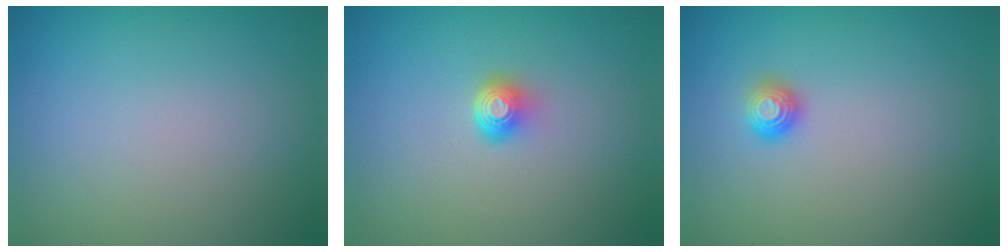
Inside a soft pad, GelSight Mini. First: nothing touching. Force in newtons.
{"total": 2.0, "press": 1.4, "slide": 1.4}
{"total": 1.2, "press": 1.1, "slide": 0.4}